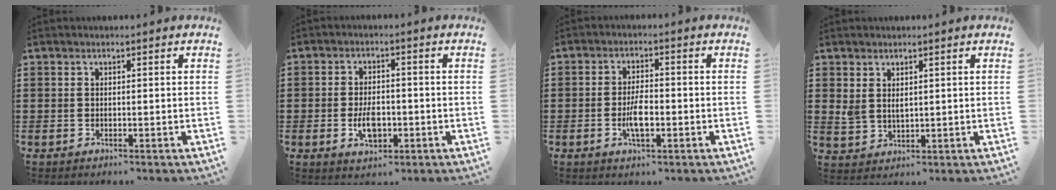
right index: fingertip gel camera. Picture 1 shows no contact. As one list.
[{"total": 4.8, "force": [-1.3, 2.6, 3.8], "torque": [-0.068, -0.003, -0.025]}, {"total": 4.6, "force": [-1.2, 1.5, 4.2], "torque": [-0.094, -0.008, -0.025]}, {"total": 2.4, "force": [1.3, 1.5, 1.4], "torque": [-0.031, 0.006, 0.023]}]